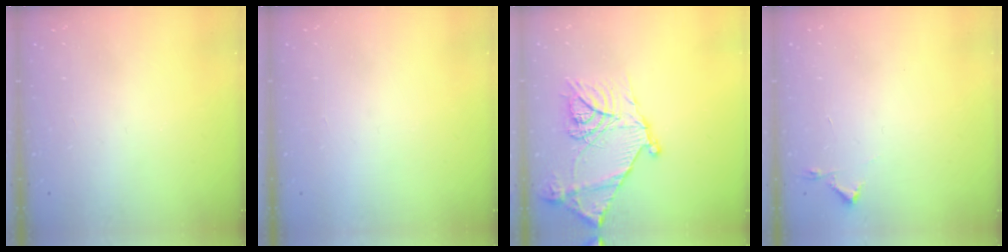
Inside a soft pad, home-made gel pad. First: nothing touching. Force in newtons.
{"total": 1.5, "press": 1.5, "slide": 0.1}
{"total": 18.1, "press": 18.1, "slide": 1.2}
{"total": 2.7, "press": 2.6, "slide": 0.4}